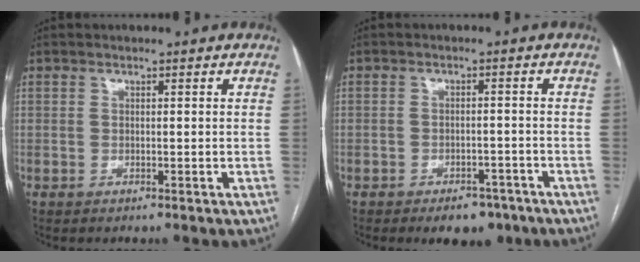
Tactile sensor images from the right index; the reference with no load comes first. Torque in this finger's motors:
{"motor_torque": [-0.47, -0.31, -0.25, -0.07]}